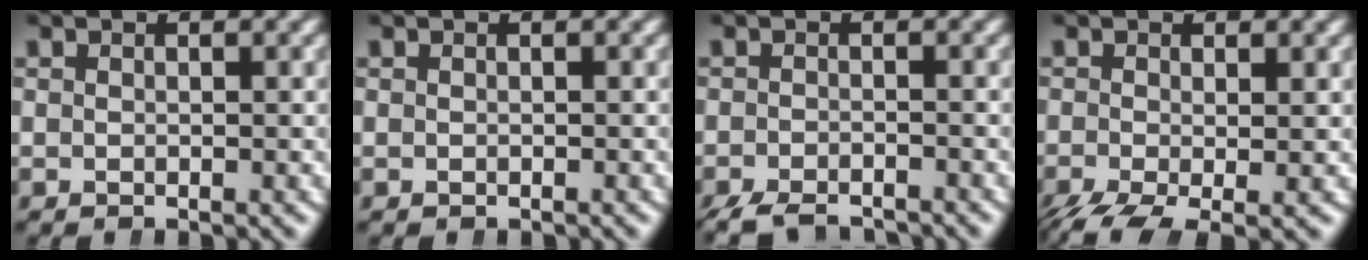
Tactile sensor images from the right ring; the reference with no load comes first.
{"total": 0.0}
{"total": 3.2, "force": [-3.1, 0.6, 0.5], "torque": [-0.015, -0.017, -0.050]}
{"total": 4.2, "force": [-2.8, 2.0, 2.5], "torque": [-0.050, -0.027, -0.034]}